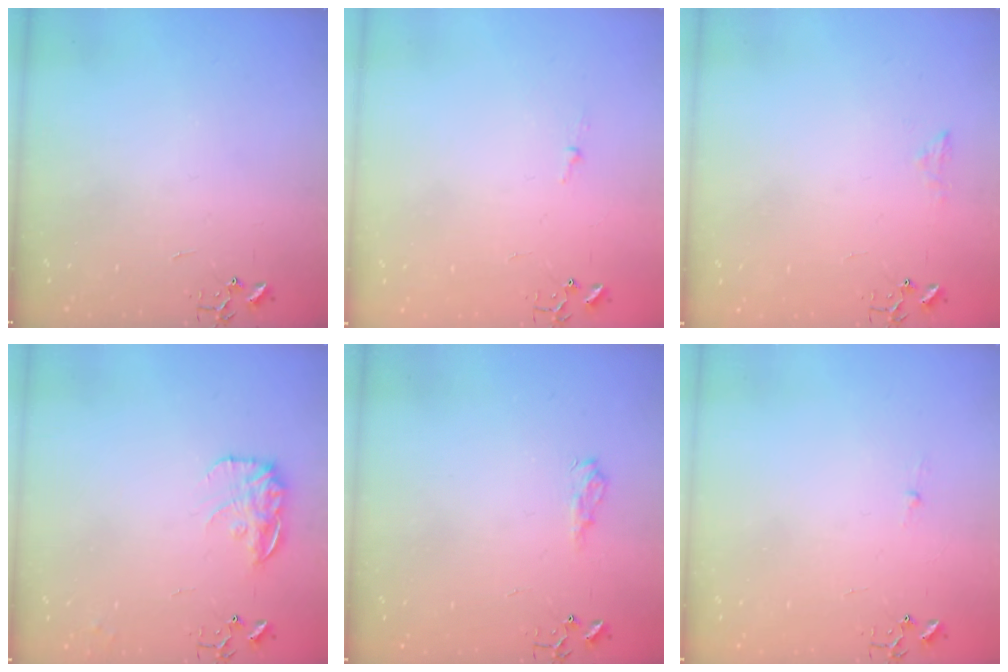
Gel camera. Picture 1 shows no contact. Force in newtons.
{"total": 3.1, "press": 3.1, "slide": 0.4}
{"total": 6.9, "press": 6.8, "slide": 0.7}
{"total": 12.9, "press": 12.8, "slide": 0.6}
{"total": 8.2, "press": 8.2, "slide": 0.9}
{"total": 2.6, "press": 2.5, "slide": 0.4}